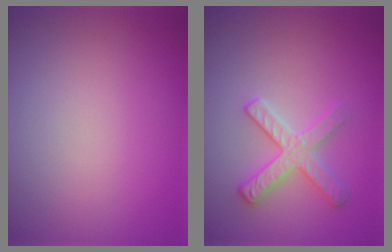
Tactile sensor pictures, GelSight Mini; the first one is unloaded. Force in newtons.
{"total": 2.9, "press": 2.9, "slide": 0.1}